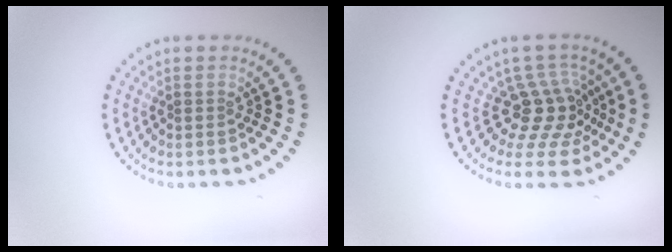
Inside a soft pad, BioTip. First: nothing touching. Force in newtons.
{"total": 4.1, "press": 3.0, "slide": 2.8}